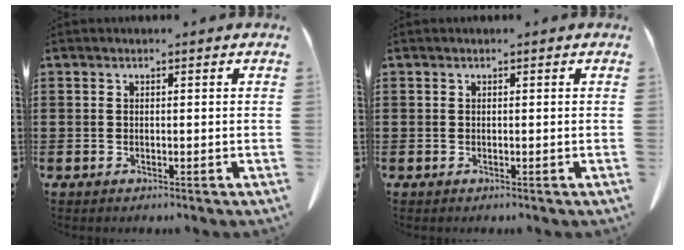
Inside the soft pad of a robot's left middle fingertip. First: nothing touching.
{"total": 0.0}